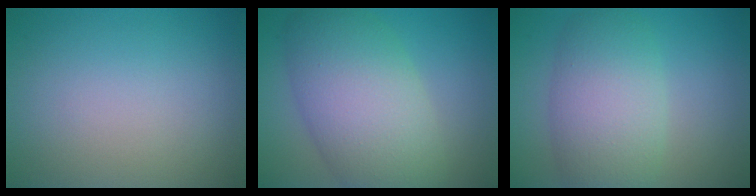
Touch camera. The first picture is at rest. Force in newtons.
{"total": 9.6, "press": 9.6, "slide": 0.7}
{"total": 6.8, "press": 6.8, "slide": 0.5}